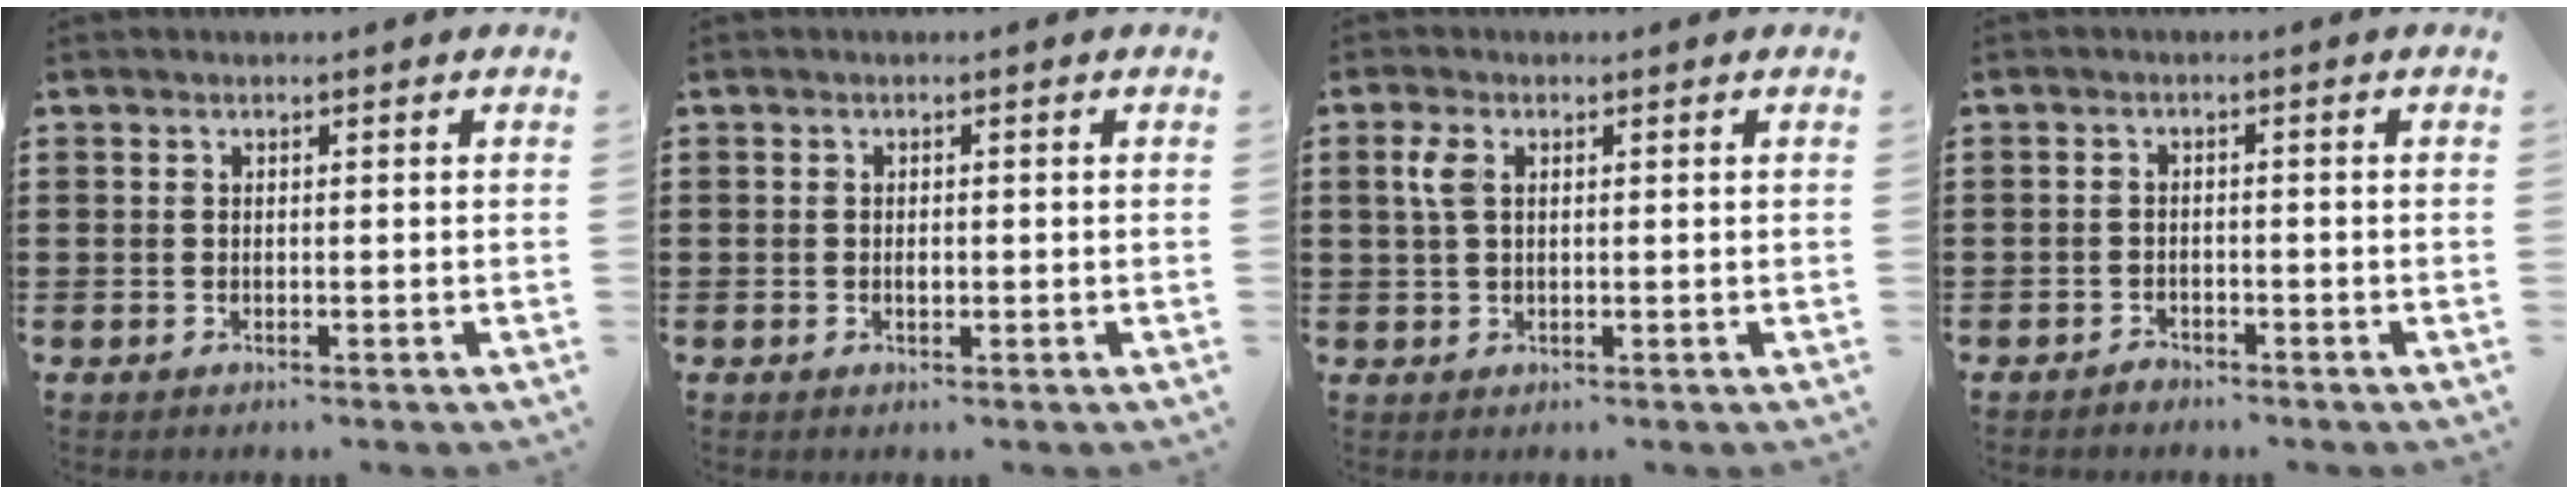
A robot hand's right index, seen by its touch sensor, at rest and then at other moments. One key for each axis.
{"total": 0.9, "fx": -0.1, "fy": 0.5, "fz": 0.8, "tx": -0.016, "ty": 0.000, "tz": -0.002}
{"total": 3.1, "fx": 0.8, "fy": 1.6, "fz": 2.6, "tx": -0.064, "ty": 0.006, "tz": 0.011}
{"total": 1.3, "fx": -1.3, "fy": 0.3, "fz": 0.1, "tx": -0.007, "ty": -0.001, "tz": -0.027}